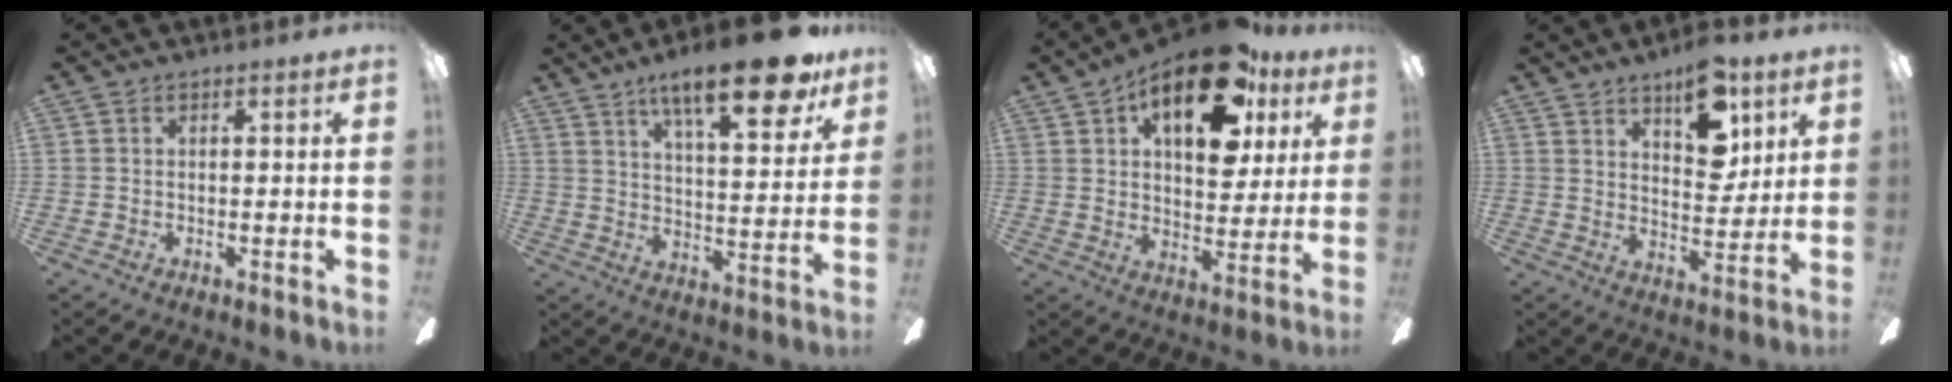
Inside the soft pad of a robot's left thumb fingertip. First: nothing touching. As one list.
[{"total": 19.7, "force": [13.3, 5.8, 13.3], "torque": [-0.204, -0.073, 0.213]}, {"total": 20.7, "force": [11.0, 10.0, 14.4], "torque": [-0.211, -0.038, 0.181]}, {"total": 13.2, "force": [8.1, 6.0, 8.6], "torque": [-0.118, -0.034, 0.138]}]